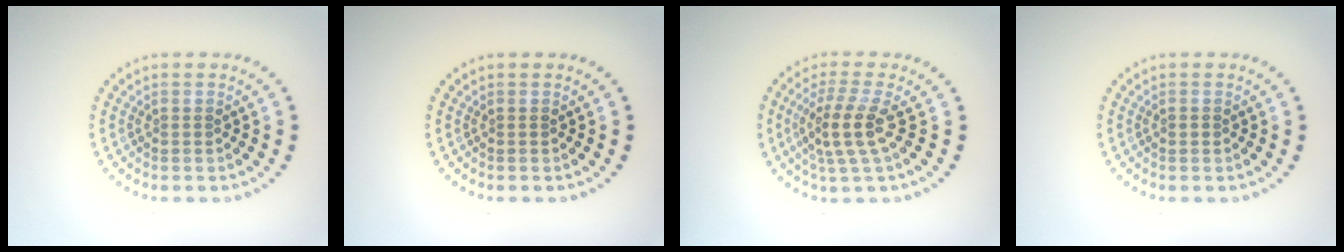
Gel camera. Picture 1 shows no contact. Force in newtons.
{"total": 0.0}
{"total": 3.6, "press": 3.0, "slide": 2.0}
{"total": 0.8, "press": 0.8, "slide": 0.1}